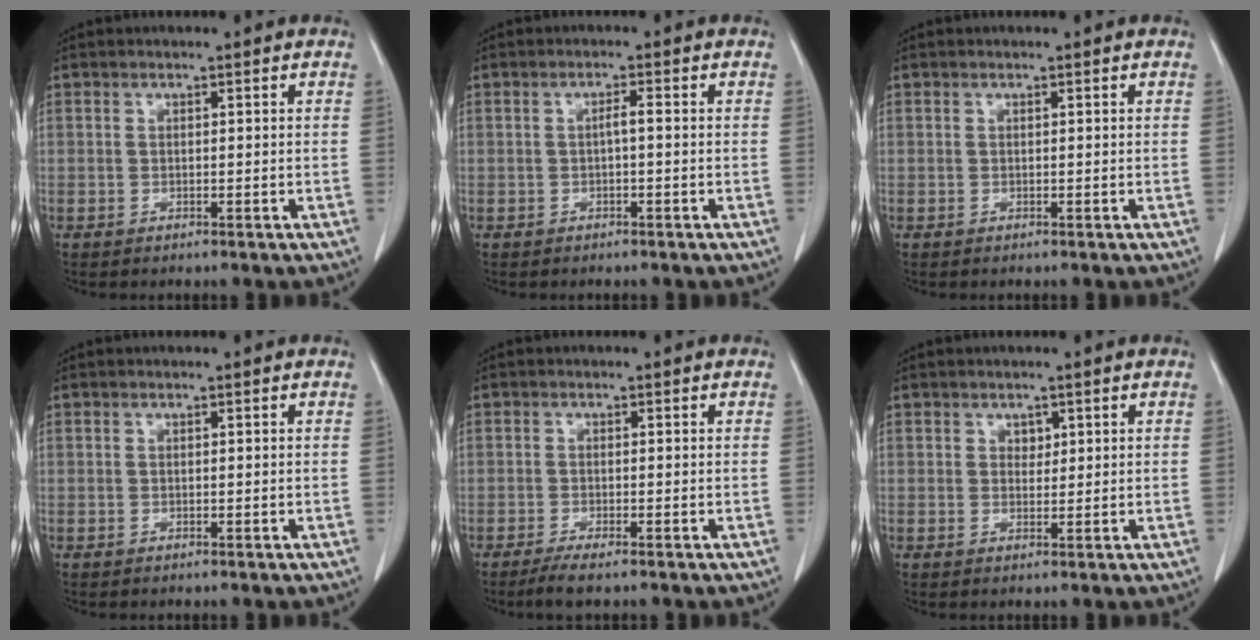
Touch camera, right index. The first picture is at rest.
{"total": 1.3, "force": [-0.2, 0.1, 1.3], "torque": [-0.022, 0.004, -0.003]}
{"total": 0.0}
{"total": 0.0}
{"total": 2.9, "force": [-2.2, 0.1, 1.9], "torque": [-0.036, -0.007, -0.039]}
{"total": 1.3, "force": [0.7, 1.0, 0.6], "torque": [-0.003, -0.004, 0.010]}